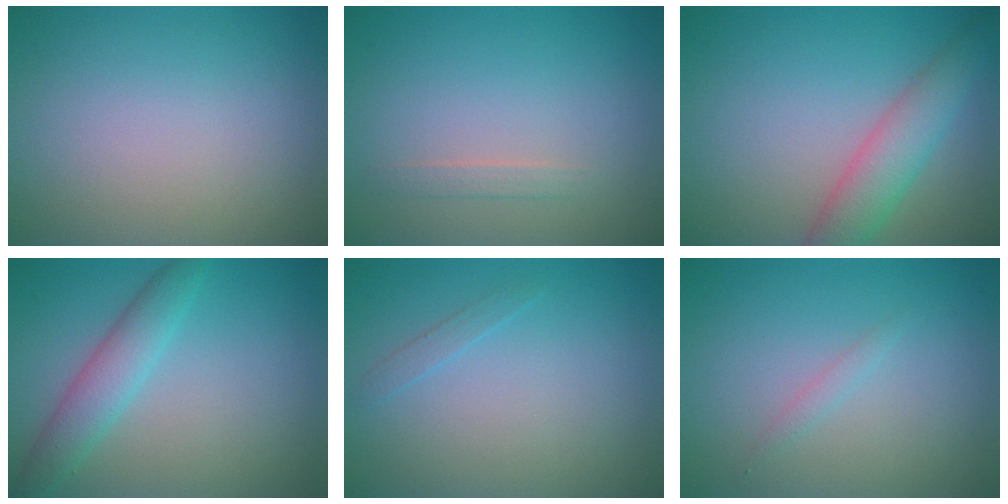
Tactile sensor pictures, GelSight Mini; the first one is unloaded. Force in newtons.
{"total": 0.9, "press": 0.9, "slide": 0.1}
{"total": 4.3, "press": 4.3, "slide": 0.2}
{"total": 3.5, "press": 3.5, "slide": 0.1}
{"total": 0.7, "press": 0.7, "slide": 0.0}
{"total": 0.7, "press": 0.7, "slide": 0.0}